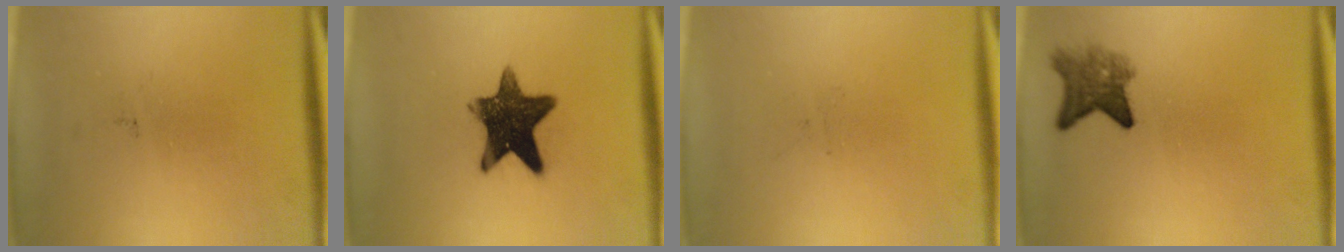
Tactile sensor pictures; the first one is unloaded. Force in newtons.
{"total": 13.1}
{"total": 0.0}
{"total": 4.5}